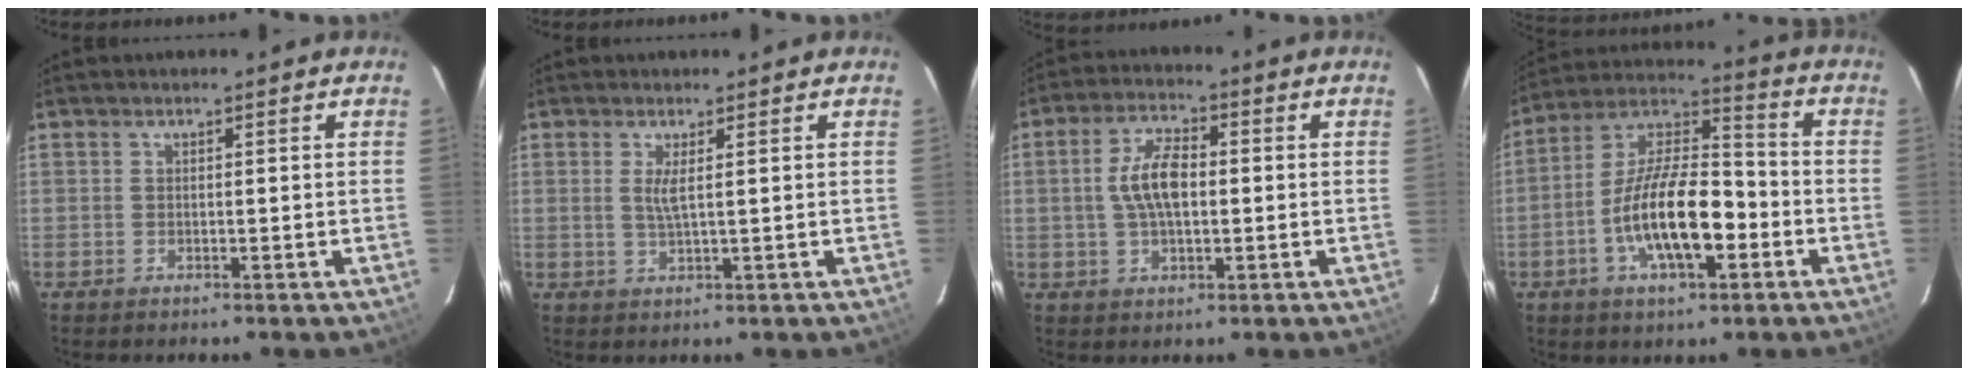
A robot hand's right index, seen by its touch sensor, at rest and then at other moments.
{"total": 2.6, "force": [0.6, 0.2, 2.5], "torque": [-0.049, -0.004, 0.010]}
{"total": 8.0, "force": [0.2, 3.8, 7.0], "torque": [-0.137, 0.012, 0.005]}
{"total": 16.0, "force": [-5.1, 6.2, 13.8], "torque": [-0.261, 0.005, -0.092]}